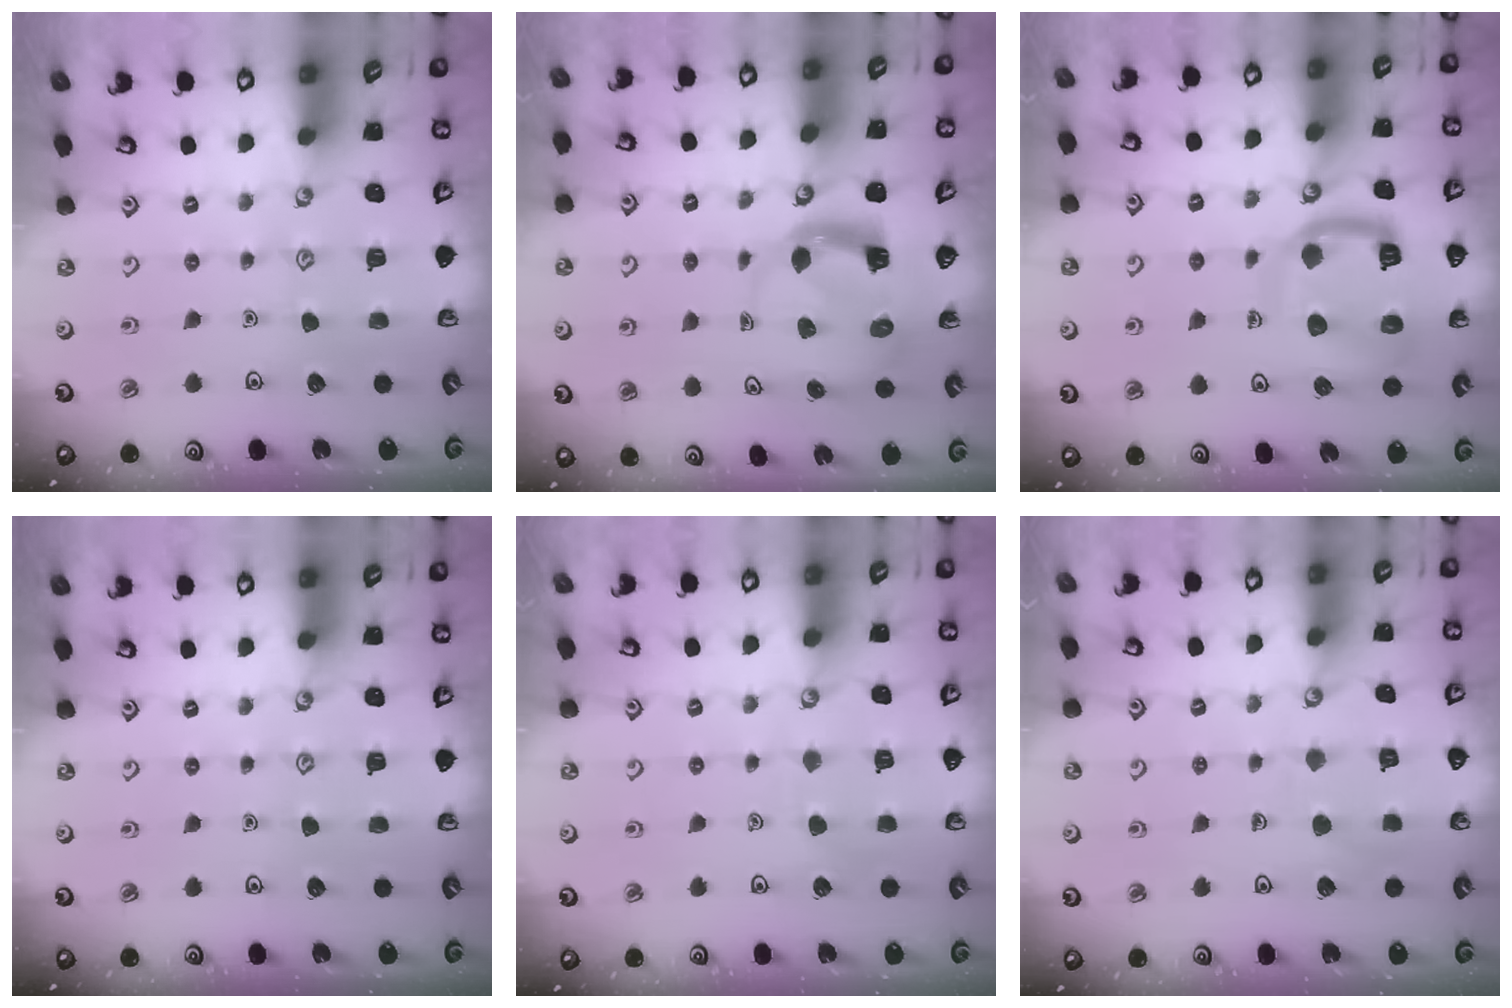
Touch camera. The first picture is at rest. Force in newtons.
{"total": 3.7, "press": 3.6, "slide": 0.7}
{"total": 12.8, "press": 12.7, "slide": 1.3}
{"total": 0.0}
{"total": 3.4, "press": 3.4, "slide": 0.1}
{"total": 6.4, "press": 6.4, "slide": 0.3}